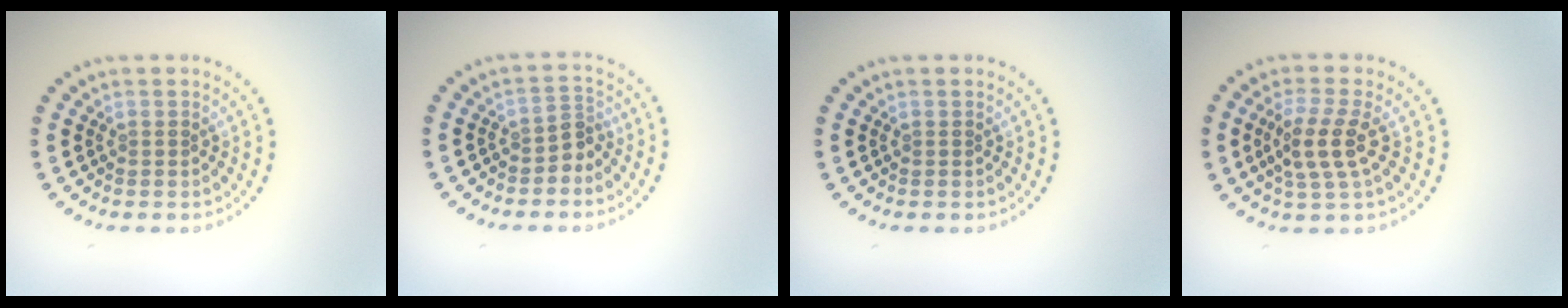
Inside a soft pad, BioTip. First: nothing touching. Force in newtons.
{"total": 2.0, "press": 1.6, "slide": 1.3}
{"total": 0.0}
{"total": 3.5, "press": 3.1, "slide": 1.7}